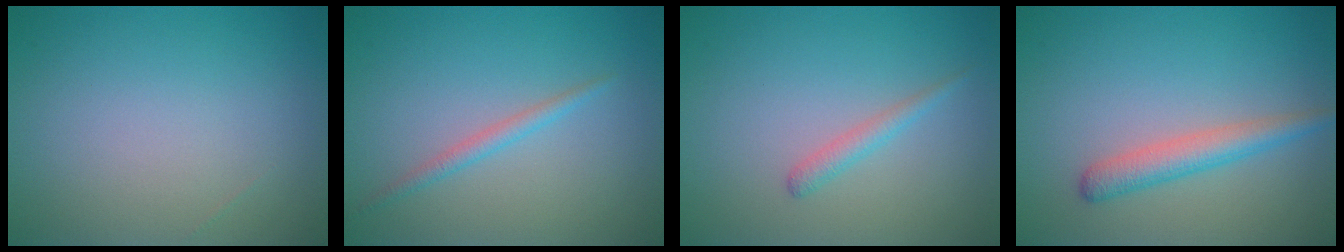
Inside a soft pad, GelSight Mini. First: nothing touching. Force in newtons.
{"total": 1.3, "press": 1.3, "slide": 0.0}
{"total": 1.4, "press": 1.4, "slide": 0.0}
{"total": 2.8, "press": 2.7, "slide": 0.2}